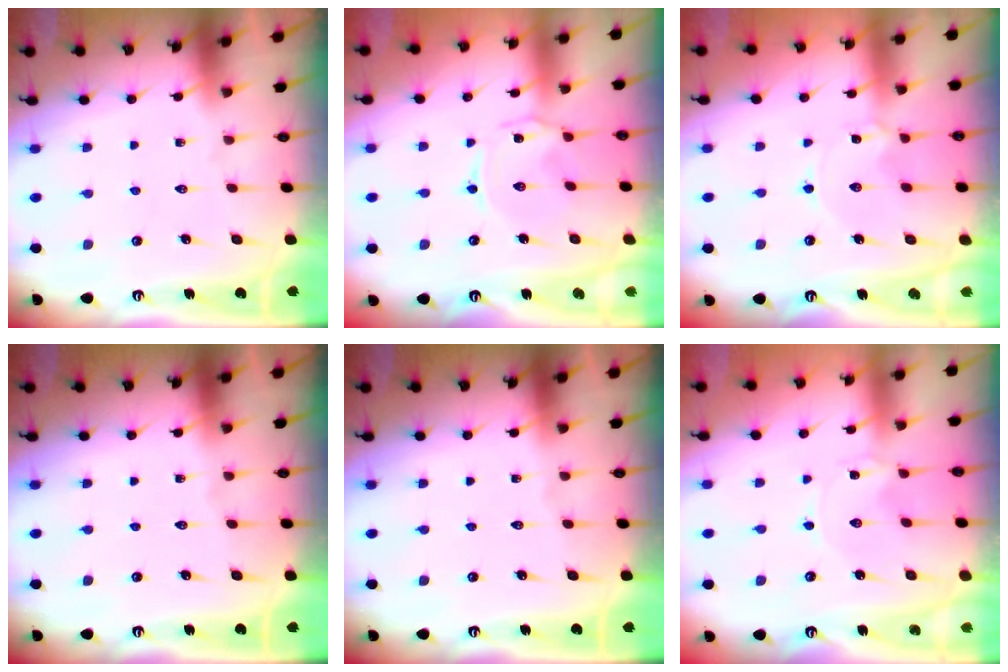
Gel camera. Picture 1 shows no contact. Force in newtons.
{"total": 1.2, "press": 1.1, "slide": 0.4}
{"total": 1.7, "press": 1.7, "slide": 0.2}
{"total": 0.0}
{"total": 0.0}
{"total": 0.0}